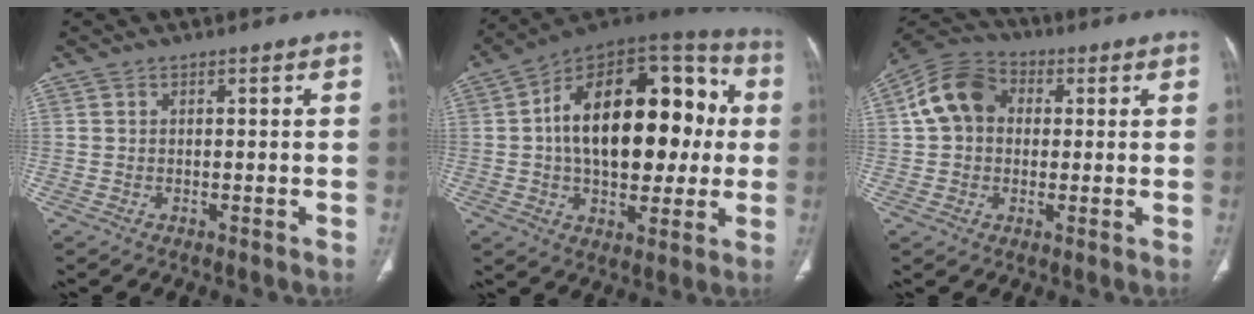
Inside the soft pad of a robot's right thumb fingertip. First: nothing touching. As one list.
[{"total": 27.6, "force": [2.0, 15.6, 22.7], "torque": [-0.320, 0.041, 0.027]}, {"total": 10.7, "force": [1.7, 8.5, 6.3], "torque": [-0.107, 0.025, 0.019]}]